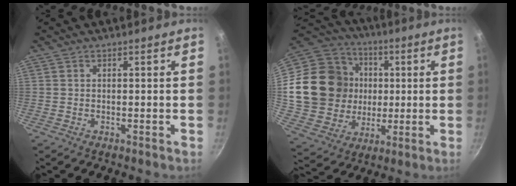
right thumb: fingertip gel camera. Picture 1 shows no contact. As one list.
[{"total": 25.1, "force": [2.0, 21.0, 13.6], "torque": [-0.242, 0.025, 0.050]}]